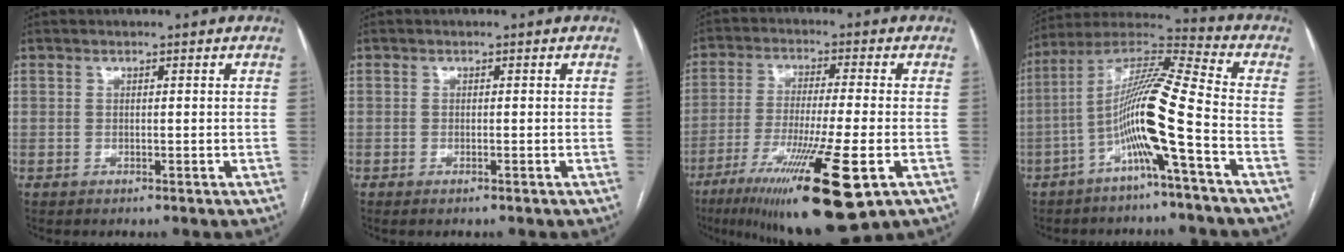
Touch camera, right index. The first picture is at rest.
{"total": 0.7, "force": [-0.5, 0.0, 0.5], "torque": [-0.011, -0.002, -0.007]}
{"total": 18.0, "force": [-8.6, 1.4, 15.8], "torque": [-0.260, -0.046, -0.141]}
{"total": 12.9, "force": [-4.4, -1.2, 12.1], "torque": [-0.231, 0.014, -0.091]}